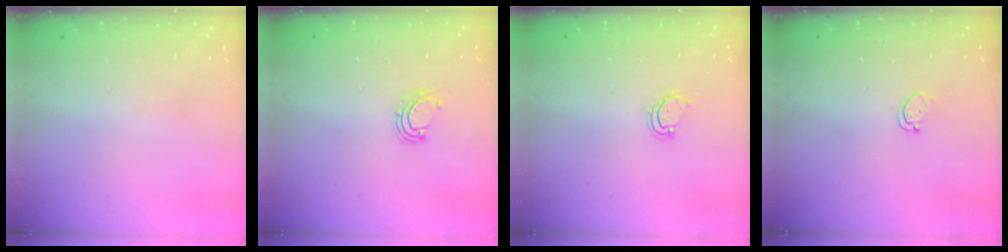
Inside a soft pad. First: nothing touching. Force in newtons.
{"total": 3.9, "press": 3.9, "slide": 0.2}
{"total": 2.8, "press": 2.8, "slide": 0.3}
{"total": 1.7, "press": 1.7, "slide": 0.2}